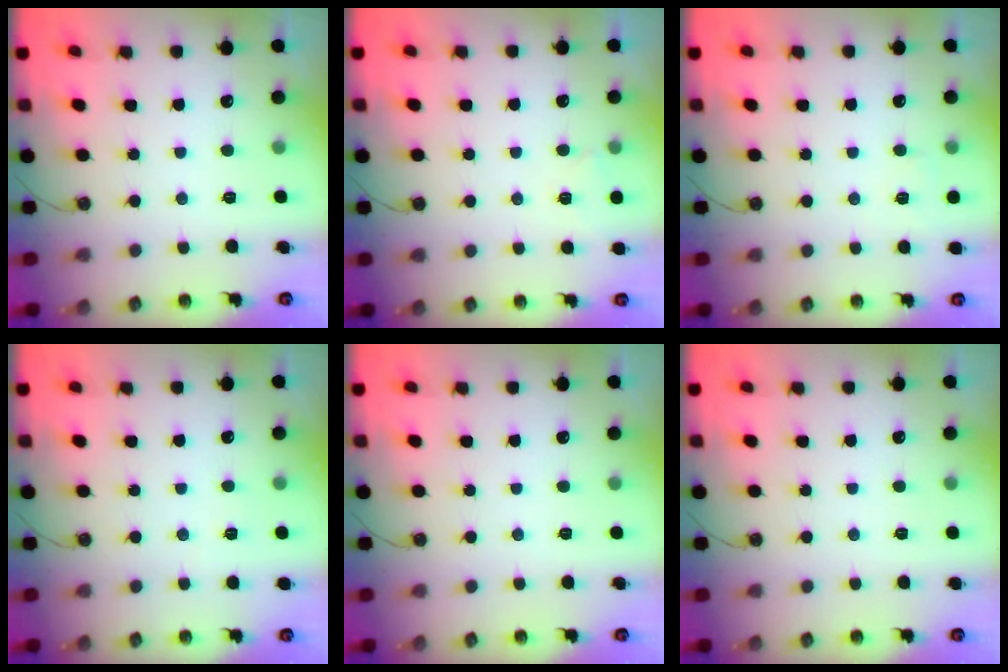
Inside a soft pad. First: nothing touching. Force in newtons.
{"total": 3.9, "press": 2.8, "slide": 2.8}
{"total": 3.4, "press": 2.6, "slide": 2.2}
{"total": 2.5, "press": 1.1, "slide": 2.2}
{"total": 0.0}
{"total": 0.0}